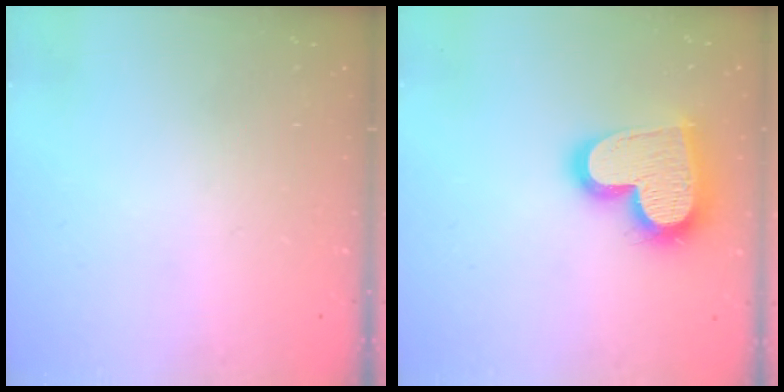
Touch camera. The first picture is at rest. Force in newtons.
{"total": 20.6, "press": 20.5, "slide": 1.4}